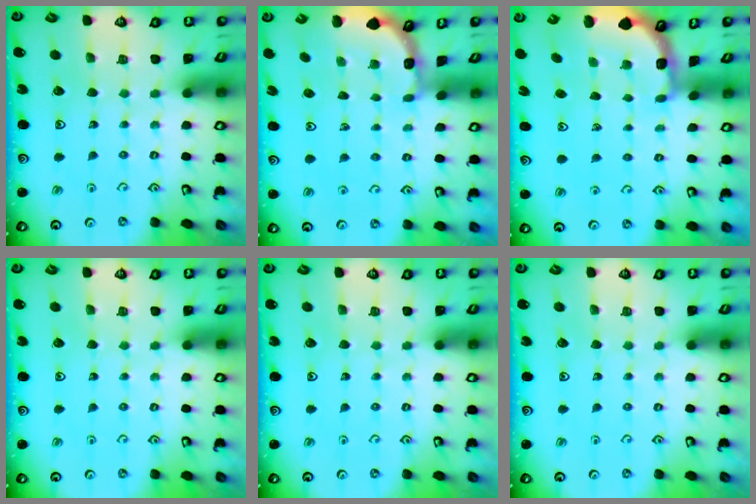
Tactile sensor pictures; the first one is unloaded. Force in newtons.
{"total": 1.8, "press": 1.8, "slide": 0.3}
{"total": 1.8, "press": 1.8, "slide": 0.3}
{"total": 0.0}
{"total": 0.0}
{"total": 0.0}